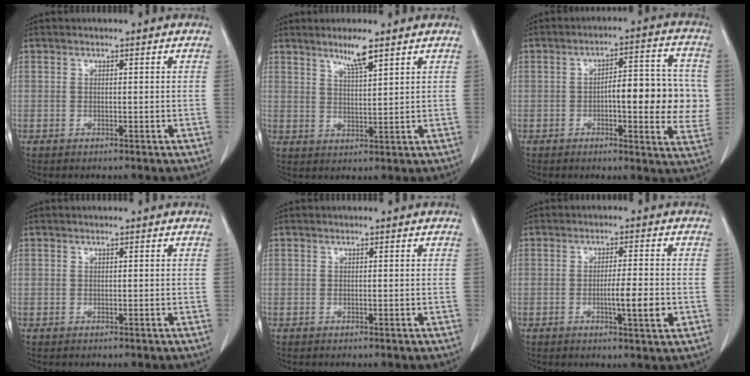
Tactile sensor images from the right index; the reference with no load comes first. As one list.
[{"total": 4.5, "force": [3.2, 0.0, 3.1], "torque": [-0.057, -0.005, 0.060]}, {"total": 12.7, "force": [-0.6, 3.5, 12.2], "torque": [-0.153, 0.023, -0.005]}, {"total": 0.0}, {"total": 0.0}, {"total": 5.6, "force": [-1.4, 0.2, 5.4], "torque": [-0.083, -0.005, -0.018]}]